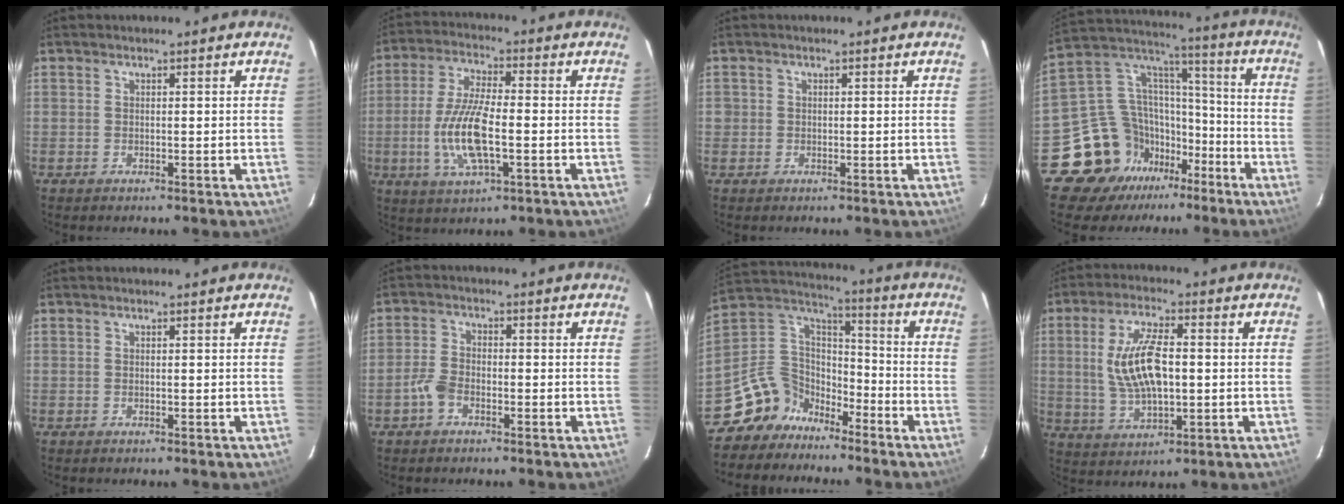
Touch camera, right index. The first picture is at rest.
{"total": 11.8, "force": [-2.6, 3.6, 11.0], "torque": [-0.229, -0.004, -0.052]}
{"total": 1.1, "force": [-0.2, 1.0, 0.1], "torque": [-0.002, -0.001, -0.005]}
{"total": 16.1, "force": [-11.0, 11.4, 3.3], "torque": [-0.088, 0.070, -0.183]}
{"total": 0.0}
{"total": 3.8, "force": [-2.2, 2.2, 2.2], "torque": [-0.058, 0.009, -0.043]}
{"total": 11.2, "force": [-8.6, 7.0, 1.8], "torque": [-0.067, 0.055, -0.161]}
{"total": 11.8, "force": [0.4, 5.0, 10.6], "torque": [-0.213, 0.003, 0.016]}